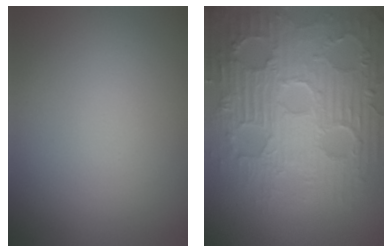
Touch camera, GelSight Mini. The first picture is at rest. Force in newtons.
{"total": 9.2, "press": 6.8, "slide": 6.2}